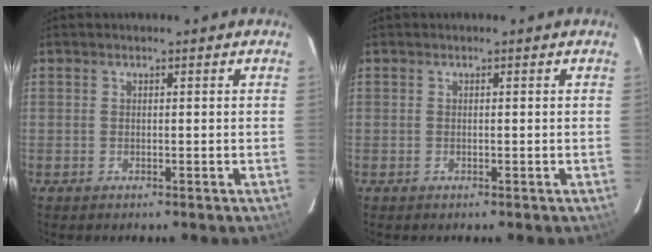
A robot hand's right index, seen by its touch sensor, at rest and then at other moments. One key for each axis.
{"total": 0.0}